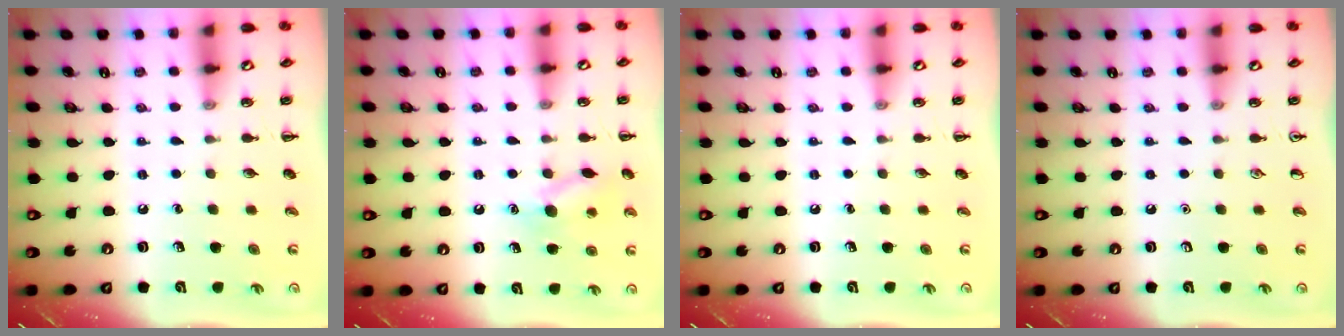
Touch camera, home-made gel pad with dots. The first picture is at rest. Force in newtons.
{"total": 10.6, "press": 10.5, "slide": 1.6}
{"total": 0.0}
{"total": 0.0}